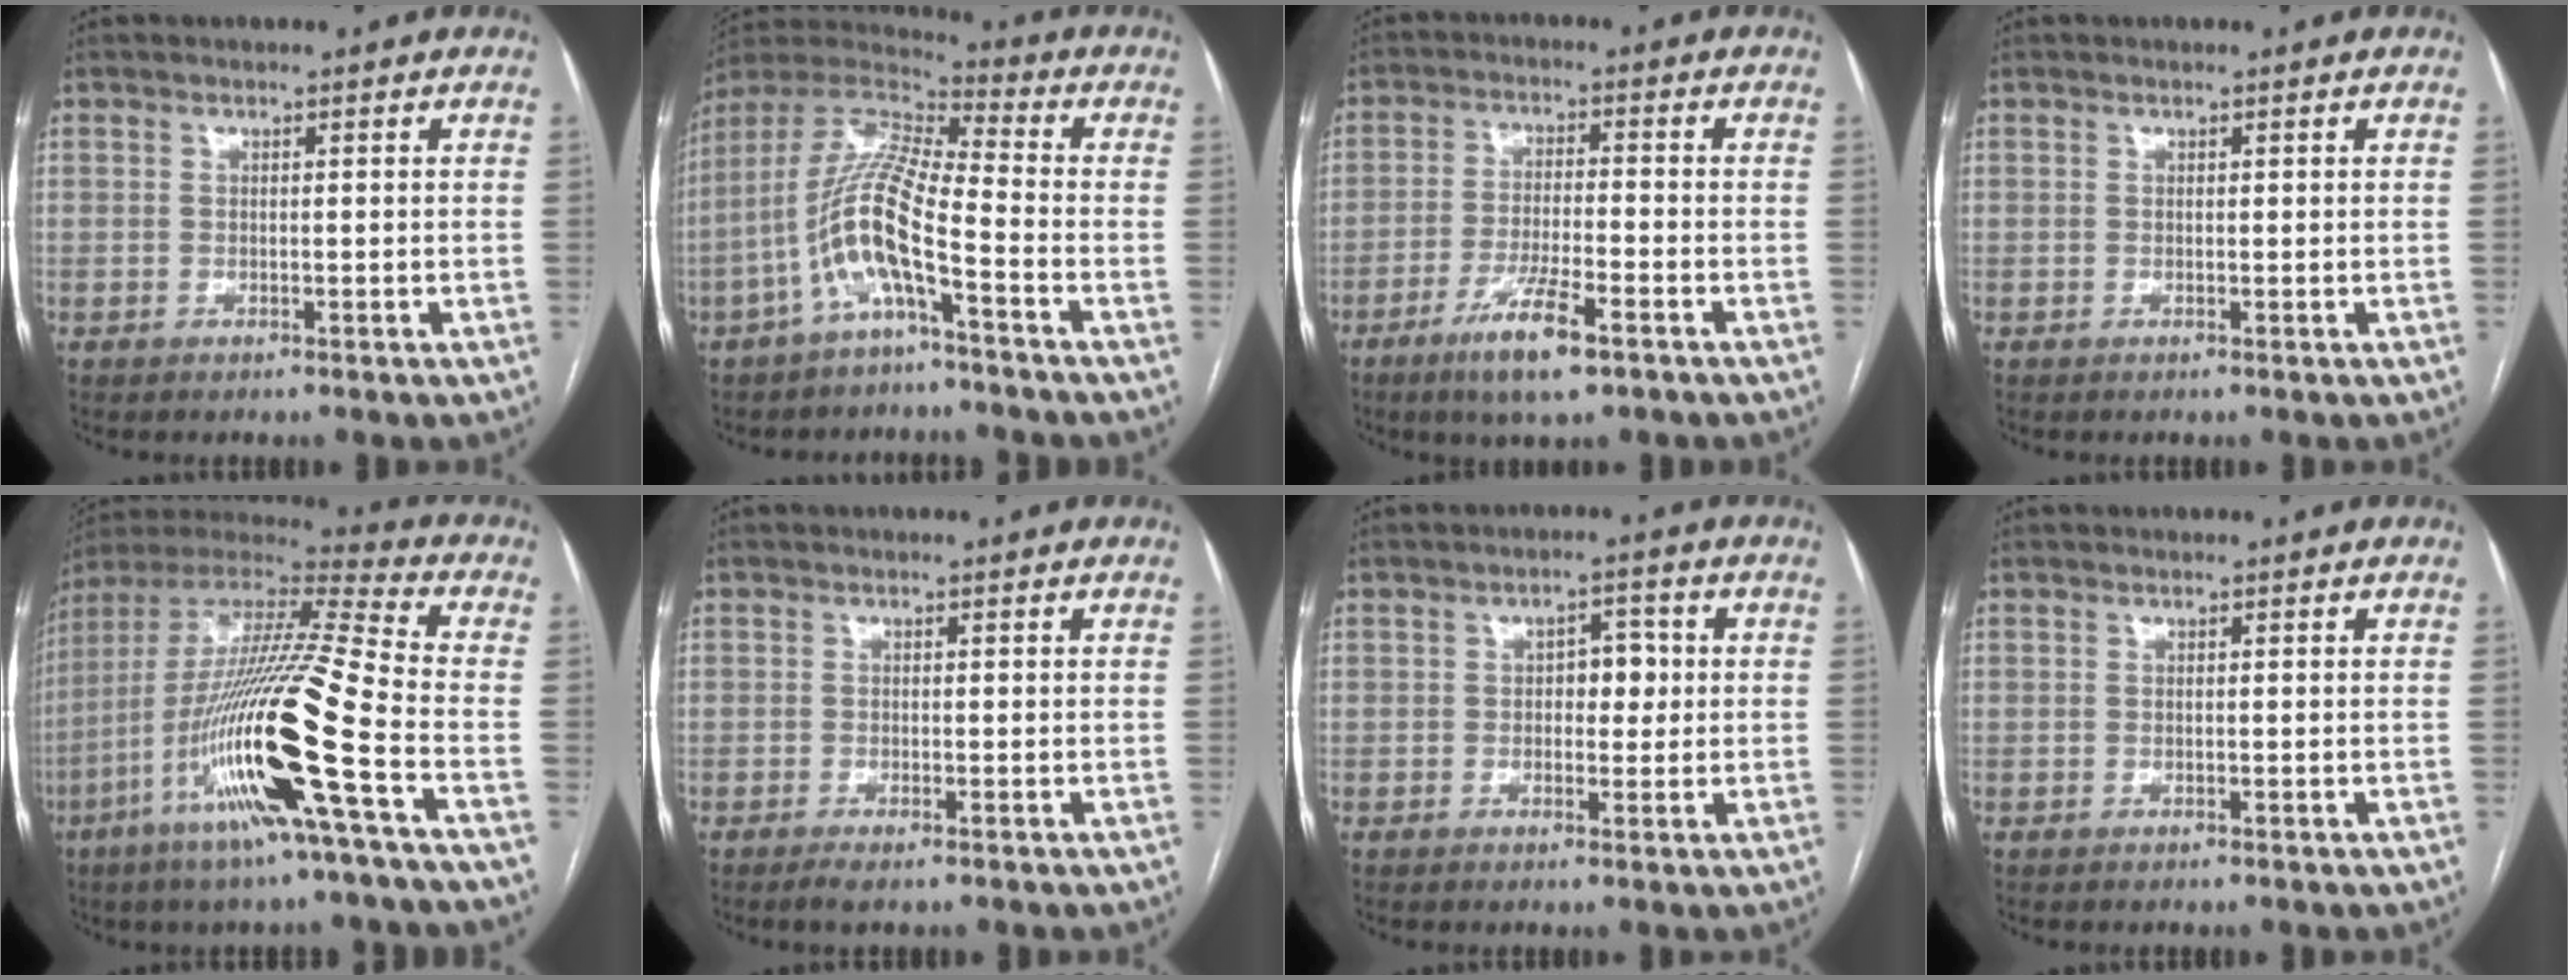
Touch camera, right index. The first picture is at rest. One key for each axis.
{"total": 12.1, "fx": -4.8, "fy": 1.8, "fz": 11.0, "tx": -0.236, "ty": 0.012, "tz": -0.098}
{"total": 8.3, "fx": -5.1, "fy": 1.0, "fz": 6.5, "tx": -0.124, "ty": -0.015, "tz": -0.088}
{"total": 0.0}
{"total": 22.7, "fx": -8.1, "fy": -0.4, "fz": 21.2, "tx": -0.429, "ty": -0.031, "tz": -0.163}
{"total": 1.7, "fx": -1.2, "fy": 0.2, "fz": 1.1, "tx": -0.020, "ty": -0.005, "tz": -0.019}
{"total": 3.7, "fx": 0.3, "fy": 2.2, "fz": 3.0, "tx": -0.040, "ty": 0.012, "tz": 0.005}
{"total": 0.0}